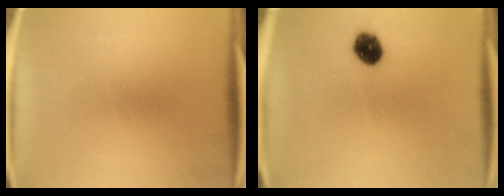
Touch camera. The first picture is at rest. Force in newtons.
{"total": 6.0}